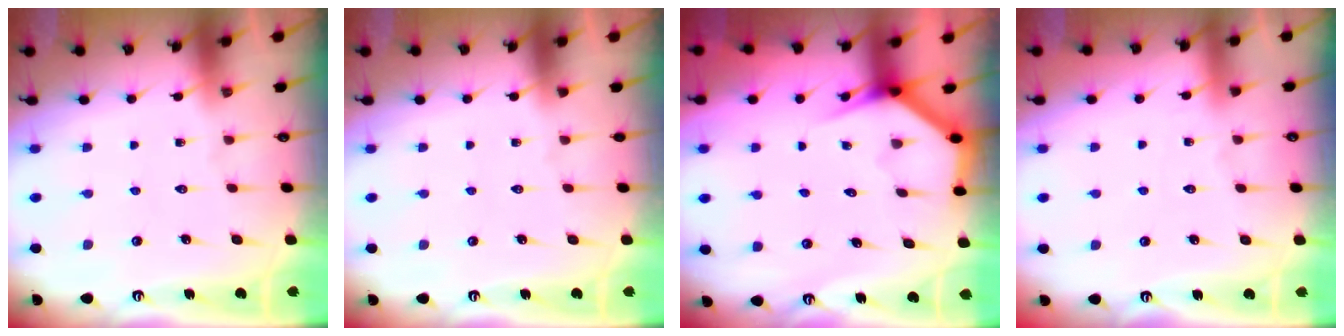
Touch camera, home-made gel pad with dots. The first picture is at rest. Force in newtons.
{"total": 0.0}
{"total": 3.4, "press": 3.4, "slide": 0.2}
{"total": 4.2, "press": 4.2, "slide": 0.5}